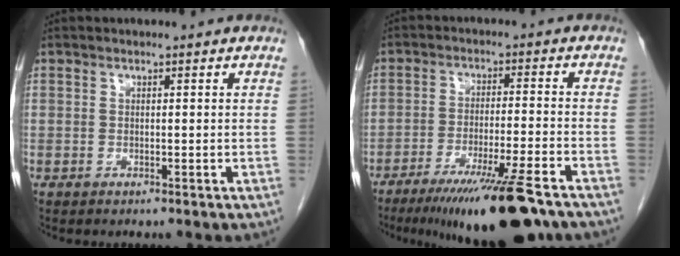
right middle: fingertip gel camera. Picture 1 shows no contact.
{"total": 15.3, "force": [-11.2, 0.6, 10.4], "torque": [-0.143, -0.033, -0.179]}